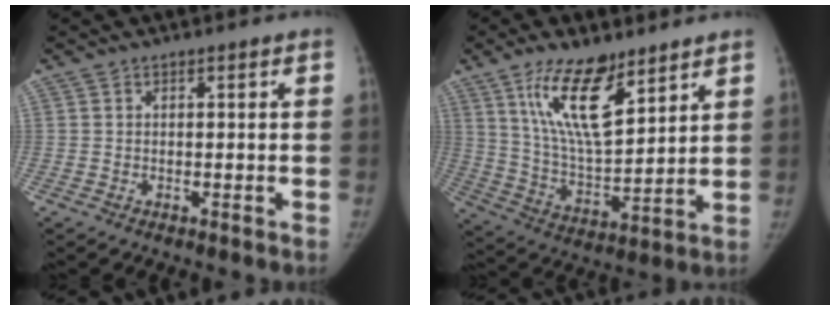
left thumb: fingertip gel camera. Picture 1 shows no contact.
{"total": 15.9, "force": [9.5, 6.2, 11.2], "torque": [-0.168, -0.057, 0.185]}